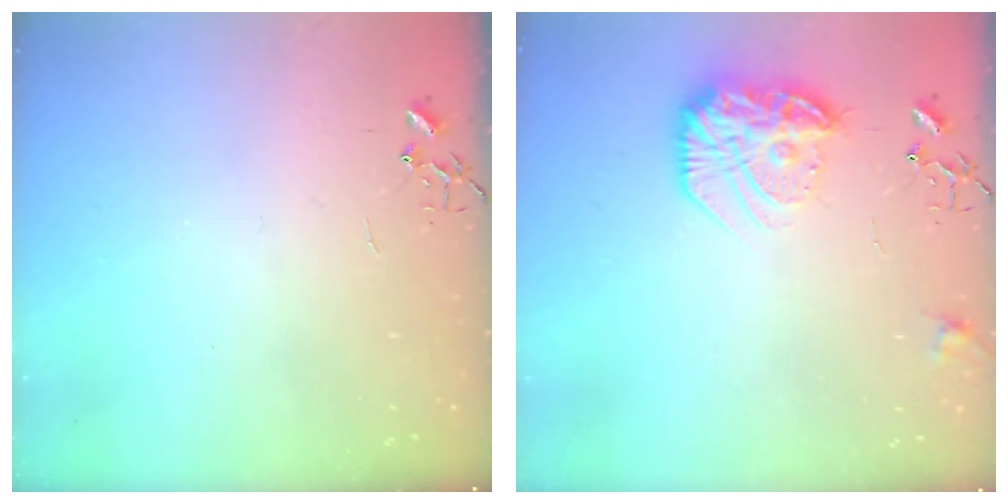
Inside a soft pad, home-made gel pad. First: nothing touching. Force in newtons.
{"total": 17.2, "press": 17.1, "slide": 1.2}